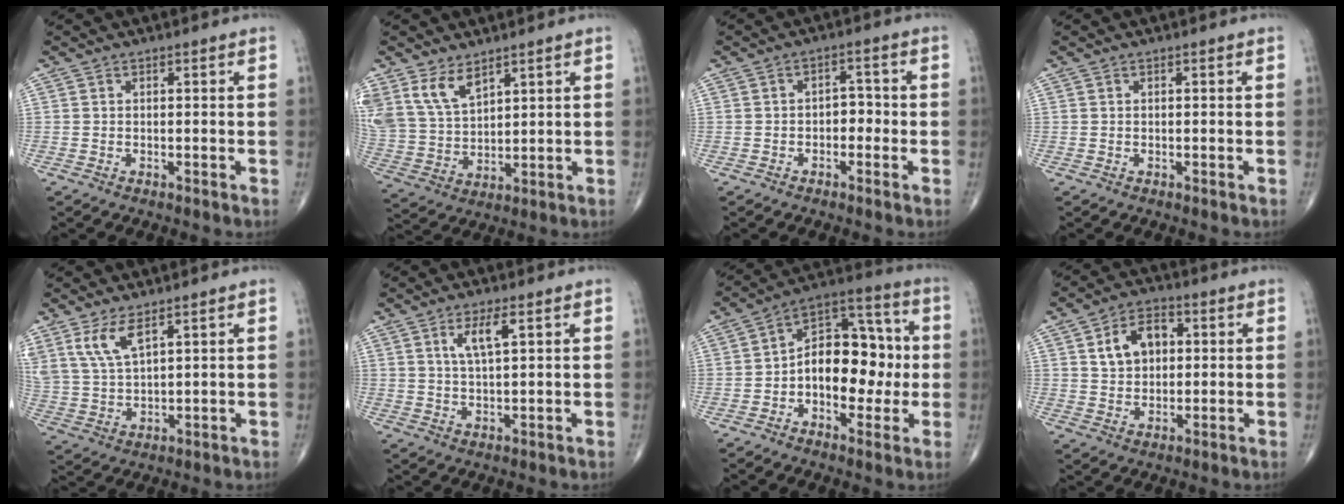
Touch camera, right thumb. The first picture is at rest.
{"total": 9.7, "force": [6.2, 5.1, 5.4], "torque": [-0.096, -0.024, 0.141]}
{"total": 3.3, "force": [-1.0, 2.3, 2.1], "torque": [-0.010, 0.016, -0.025]}
{"total": 0.0}
{"total": 7.2, "force": [4.4, 2.5, 5.2], "torque": [-0.110, -0.018, 0.099]}
{"total": 4.9, "force": [2.0, 1.3, 4.3], "torque": [-0.084, -0.007, 0.042]}
{"total": 15.5, "force": [-1.3, 9.7, 12.1], "torque": [-0.142, 0.041, -0.028]}
{"total": 8.6, "force": [2.1, 6.0, 5.8], "torque": [-0.075, 0.004, 0.033]}